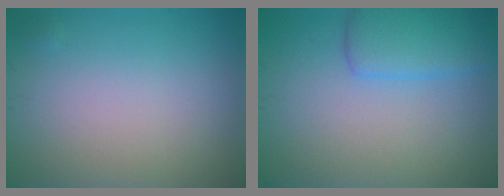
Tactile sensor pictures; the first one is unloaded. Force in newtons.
{"total": 3.6, "press": 3.6, "slide": 0.0}